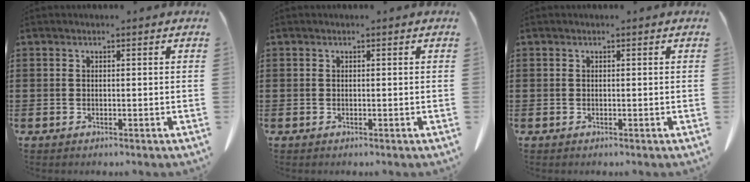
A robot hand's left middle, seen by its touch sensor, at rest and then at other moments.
{"total": 0.0}
{"total": 0.0}